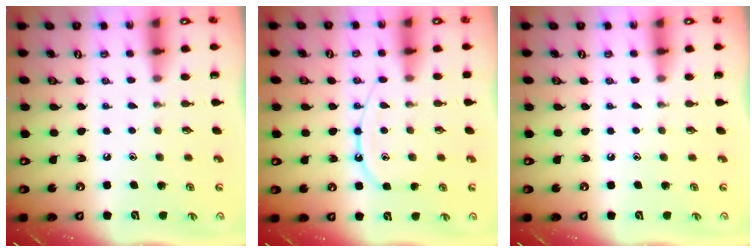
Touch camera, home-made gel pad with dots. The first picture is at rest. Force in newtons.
{"total": 10.5, "press": 10.5, "slide": 0.7}
{"total": 0.0}